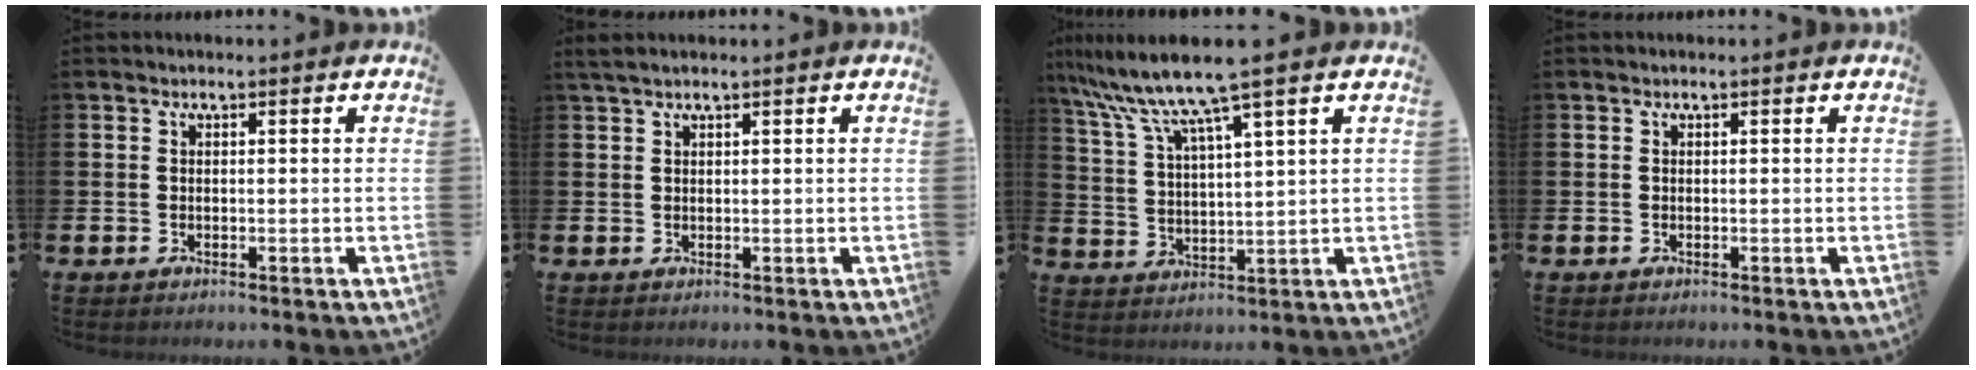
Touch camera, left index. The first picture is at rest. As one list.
[{"total": 1.4, "force": [1.2, 0.2, 0.7], "torque": [-0.021, 0.005, 0.023]}, {"total": 9.0, "force": [7.3, 0.4, 5.3], "torque": [-0.131, -0.030, 0.123]}, {"total": 0.0}]